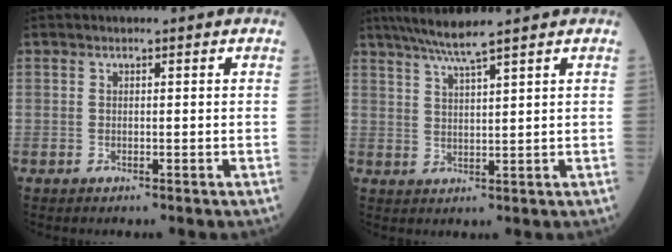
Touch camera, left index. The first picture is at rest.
{"total": 5.7, "force": [4.7, -1.2, 3.0], "torque": [-0.058, 0.003, 0.091]}